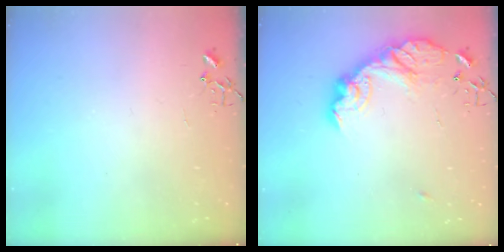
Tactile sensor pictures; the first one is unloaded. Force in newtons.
{"total": 15.7, "press": 15.7, "slide": 1.0}